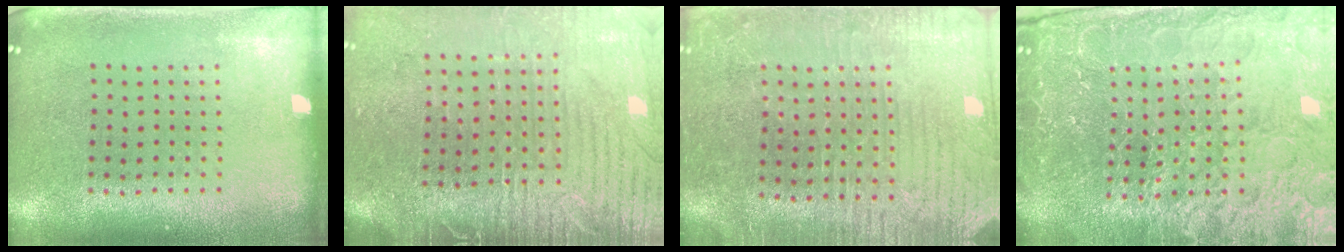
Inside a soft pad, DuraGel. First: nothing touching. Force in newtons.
{"total": 3.7, "press": 3.4, "slide": 1.5}
{"total": 3.5, "press": 3.4, "slide": 0.9}
{"total": 5.5, "press": 5.1, "slide": 2.1}